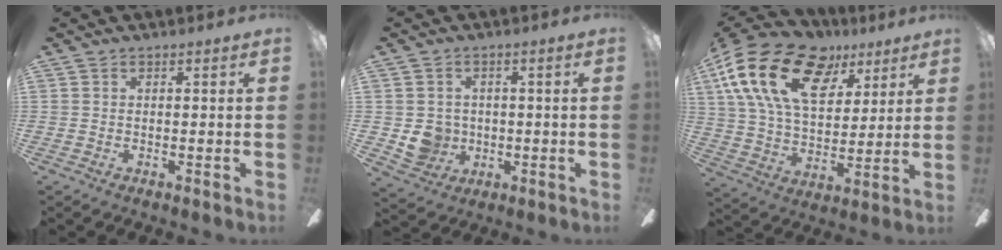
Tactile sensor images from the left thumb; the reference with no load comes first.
{"total": 6.4, "force": [0.1, 6.2, 1.5], "torque": [-0.039, 0.000, 0.009]}
{"total": 22.9, "force": [11.2, 13.5, 14.7], "torque": [-0.282, -0.040, 0.200]}